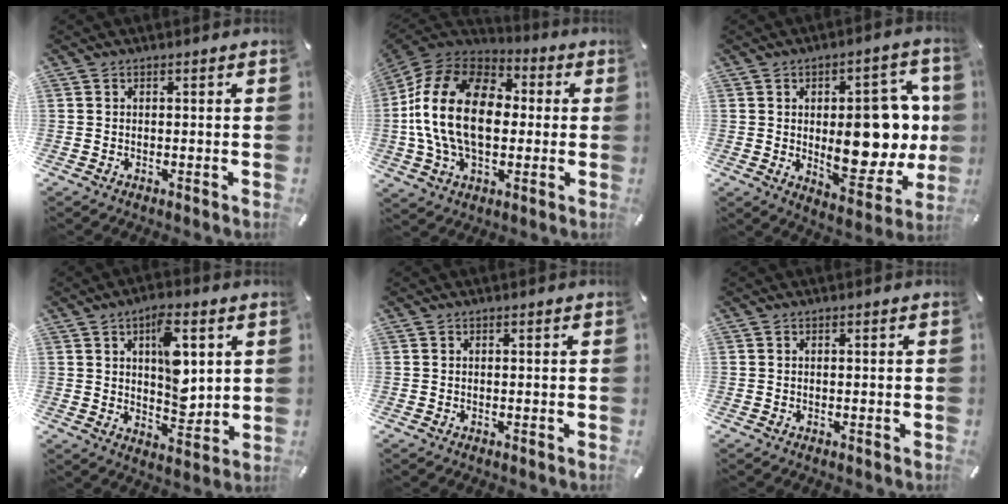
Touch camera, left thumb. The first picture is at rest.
{"total": 22.4, "force": [-0.3, 15.1, 16.5], "torque": [-0.349, 0.025, -0.006]}
{"total": 20.5, "force": [0.4, 11.0, 17.3], "torque": [-0.216, -0.022, 0.015]}
{"total": 11.5, "force": [3.6, 6.4, 8.8], "torque": [-0.112, -0.017, 0.058]}
{"total": 0.0}
{"total": 0.0}